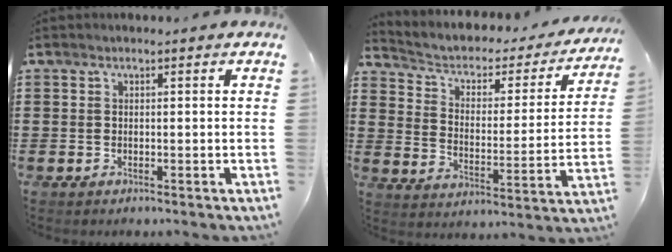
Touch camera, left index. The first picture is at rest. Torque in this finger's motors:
{"motor_torque": [1.20, -0.94, 0.07, 0.02]}